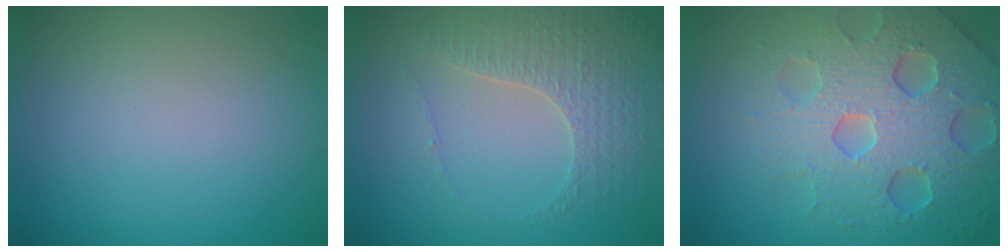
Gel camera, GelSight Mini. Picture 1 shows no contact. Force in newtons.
{"total": 3.2, "press": 3.1, "slide": 0.8}
{"total": 7.3, "press": 7.1, "slide": 1.7}